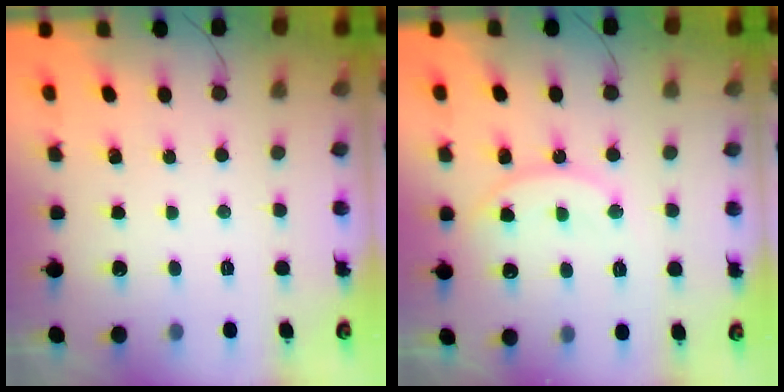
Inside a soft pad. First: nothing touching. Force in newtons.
{"total": 11.0, "press": 11.0, "slide": 0.7}